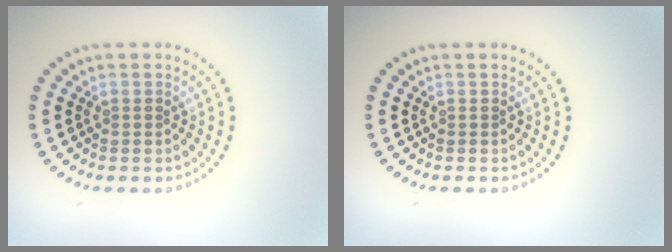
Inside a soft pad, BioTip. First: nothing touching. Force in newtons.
{"total": 0.0}